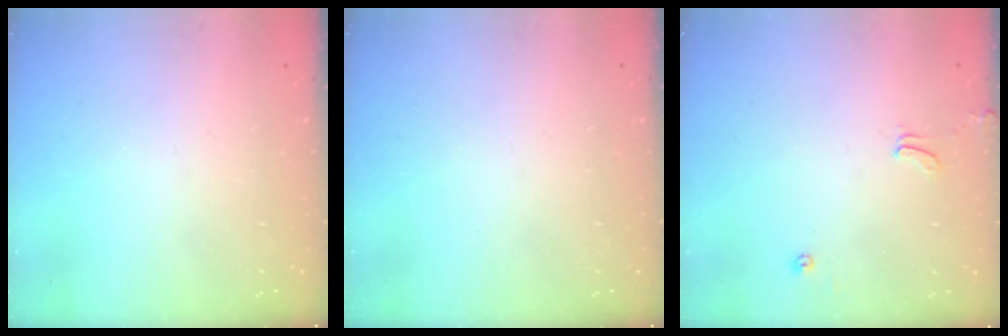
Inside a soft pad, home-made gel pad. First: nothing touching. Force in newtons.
{"total": 0.0}
{"total": 1.3, "press": 1.2, "slide": 0.4}